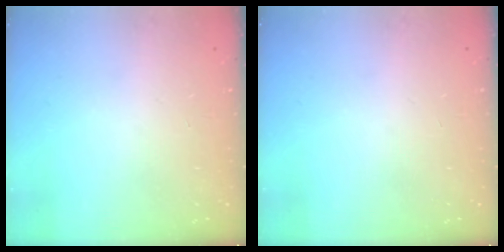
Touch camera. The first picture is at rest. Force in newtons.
{"total": 0.0}